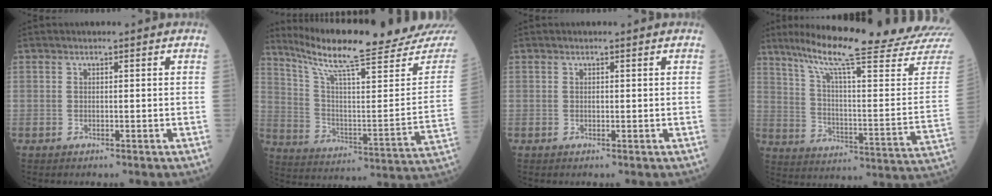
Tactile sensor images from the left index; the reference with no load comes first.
{"total": 24.6, "force": [22.0, -0.2, 11.1], "torque": [-0.189, -0.082, 0.314]}
{"total": 0.0}
{"total": 27.4, "force": [23.4, -0.7, 14.4], "torque": [-0.230, -0.078, 0.314]}